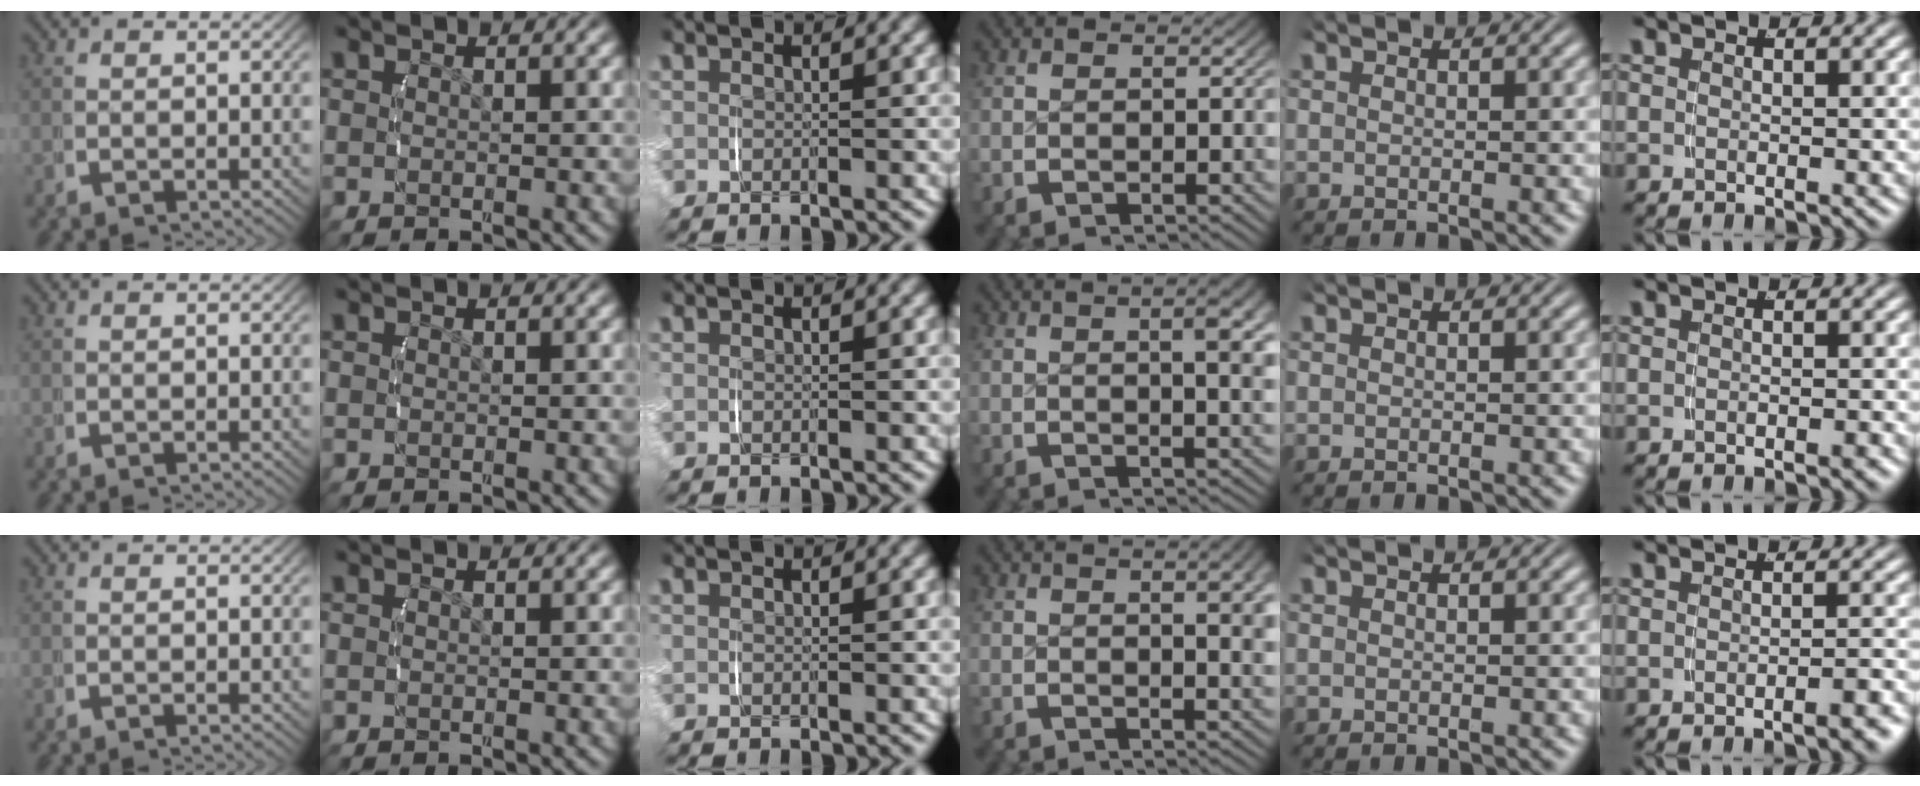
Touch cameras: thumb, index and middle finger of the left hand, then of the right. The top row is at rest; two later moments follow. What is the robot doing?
{"motion": "lift_and_place", "object": "string"}